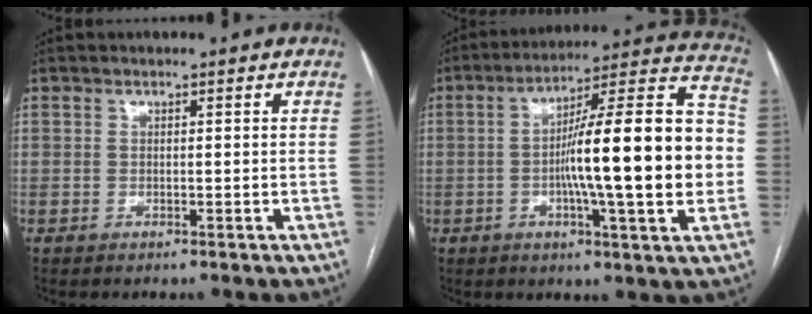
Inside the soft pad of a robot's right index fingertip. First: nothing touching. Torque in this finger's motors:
{"motor_torque": [2.14, 0.00, 1.05, 0.21]}